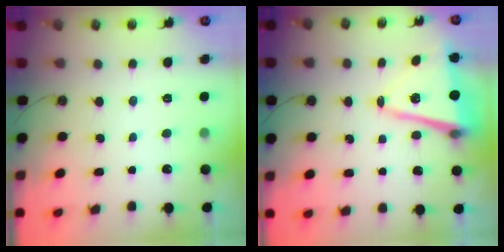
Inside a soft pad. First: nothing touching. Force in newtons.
{"total": 11.1, "press": 10.7, "slide": 3.0}